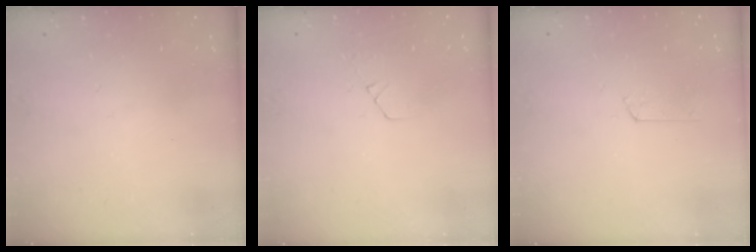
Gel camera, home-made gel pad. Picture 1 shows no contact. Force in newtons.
{"total": 4.9, "press": 4.9, "slide": 0.5}
{"total": 2.8, "press": 2.8, "slide": 0.3}